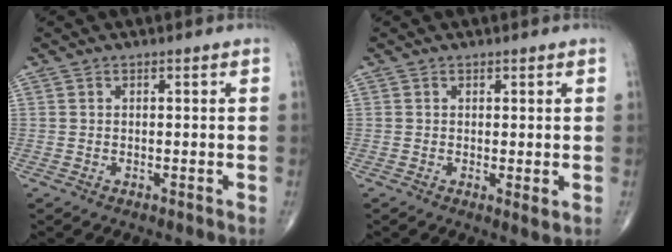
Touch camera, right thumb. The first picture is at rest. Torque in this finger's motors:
{"motor_torque": [-0.30, 0.06, 0.09, 0.09, -0.02]}